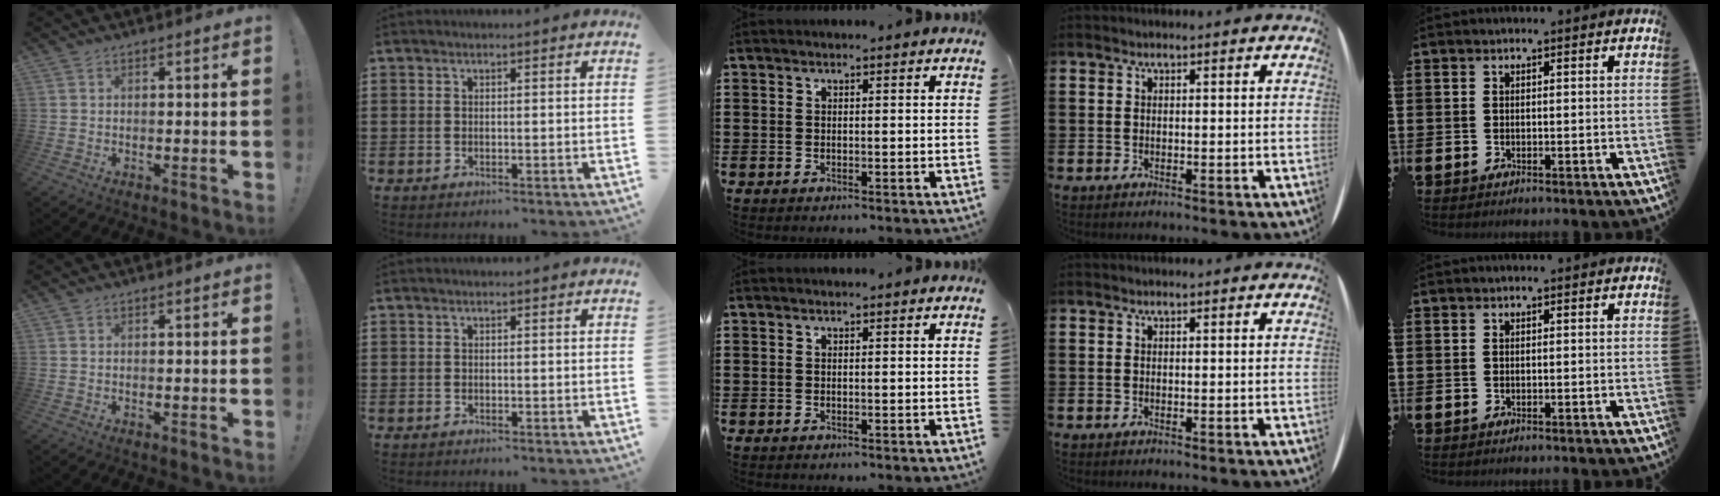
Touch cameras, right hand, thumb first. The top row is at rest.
{}